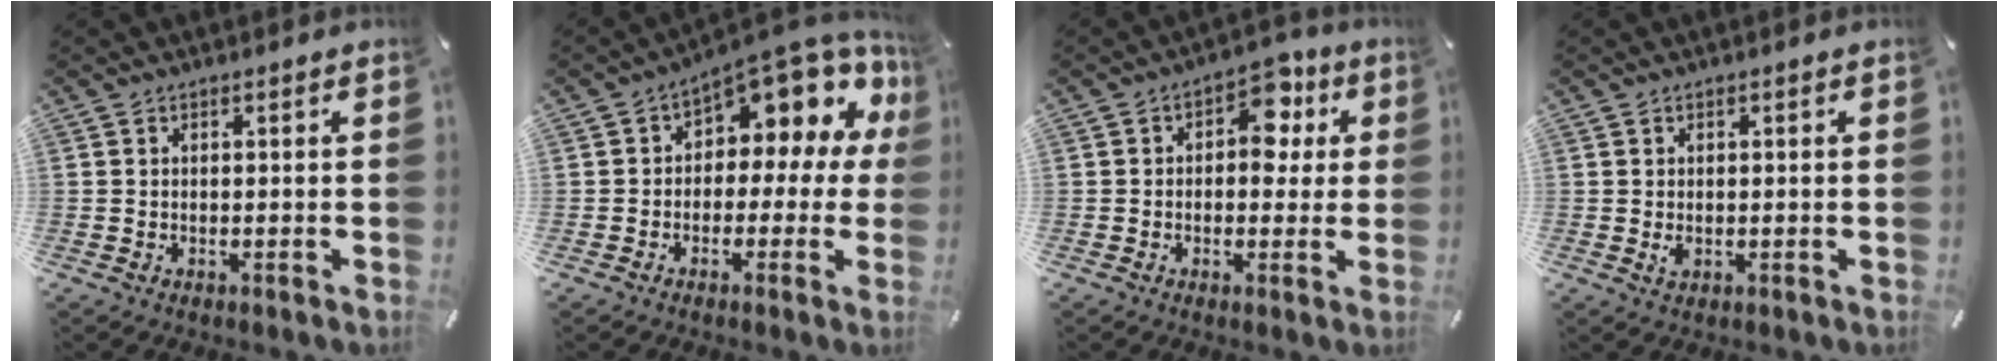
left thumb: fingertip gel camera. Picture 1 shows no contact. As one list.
[{"total": 10.1, "force": [6.3, 4.9, 6.3], "torque": [-0.084, -0.068, 0.103]}, {"total": 9.1, "force": [2.3, 6.2, 6.3], "torque": [-0.065, -0.008, 0.031]}, {"total": 1.5, "force": [-0.1, 1.1, 1.0], "torque": [-0.026, -0.001, -0.004]}]